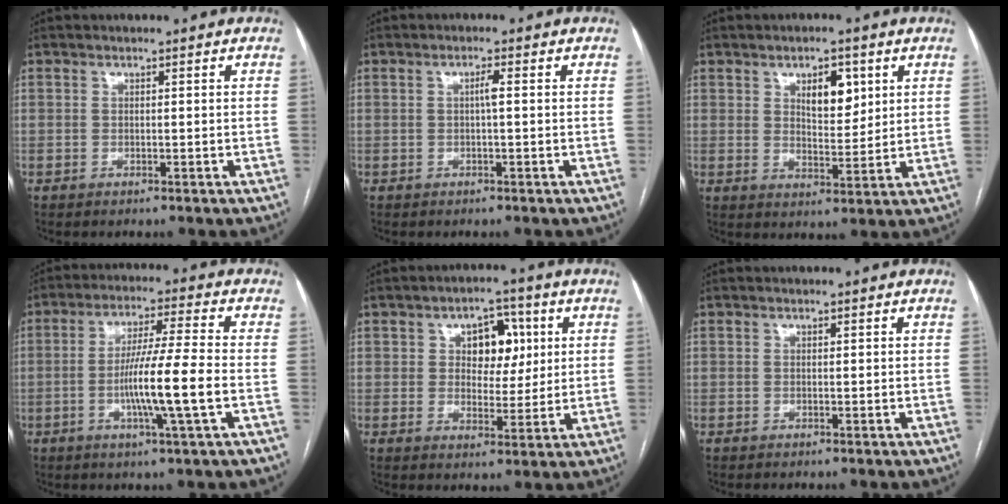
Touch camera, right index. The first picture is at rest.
{"total": 1.5, "force": [0.1, 0.0, 1.5], "torque": [-0.027, 0.002, 0.002]}
{"total": 6.3, "force": [2.7, 2.7, 4.9], "torque": [-0.078, -0.002, 0.048]}
{"total": 10.5, "force": [-2.4, -0.8, 10.2], "torque": [-0.188, -0.007, -0.047]}
{"total": 7.5, "force": [2.3, 4.7, 5.4], "torque": [-0.071, 0.017, 0.038]}
{"total": 0.0}